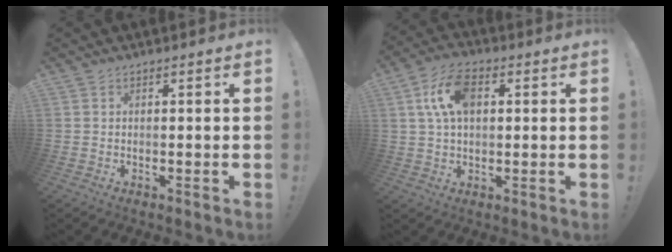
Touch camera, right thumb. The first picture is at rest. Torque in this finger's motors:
{"motor_torque": [0.34, 0.34, -0.07, 0.17, 0.34]}